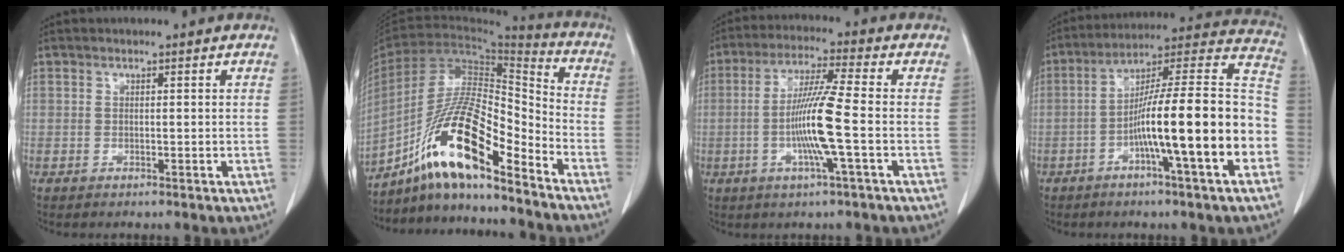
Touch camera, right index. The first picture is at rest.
{"total": 17.2, "force": [-11.4, 2.7, 12.7], "torque": [-0.247, 0.007, -0.206]}
{"total": 9.9, "force": [-1.8, -0.8, 9.7], "torque": [-0.187, -0.004, -0.039]}
{"total": 19.6, "force": [-5.4, 0.4, 18.8], "torque": [-0.254, 0.023, -0.087]}